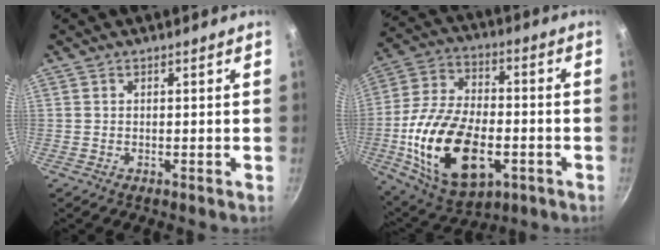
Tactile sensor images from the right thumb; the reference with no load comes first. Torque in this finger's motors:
{"motor_torque": [-0.26, 1.51, 1.77, -1.00, 0.62]}